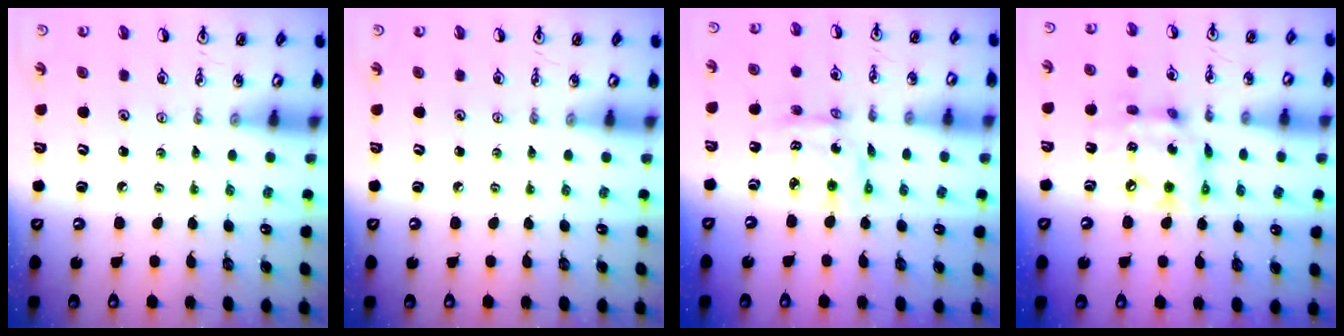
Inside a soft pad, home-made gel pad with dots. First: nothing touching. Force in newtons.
{"total": 0.0}
{"total": 6.4, "press": 6.4, "slide": 0.3}
{"total": 13.3, "press": 13.2, "slide": 1.4}